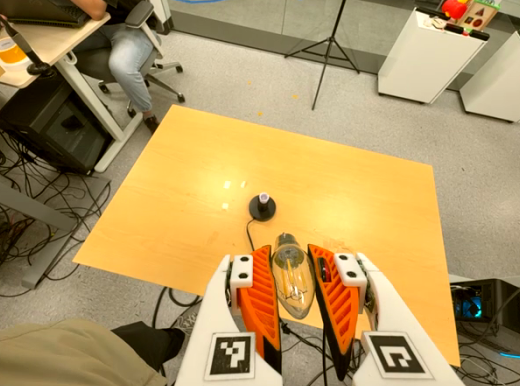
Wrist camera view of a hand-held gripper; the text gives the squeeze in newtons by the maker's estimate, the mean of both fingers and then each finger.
{"total": 19.3, "left": 20.9, "right": 17.7}